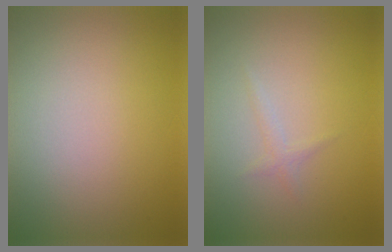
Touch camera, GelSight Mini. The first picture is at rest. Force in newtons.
{"total": 0.8, "press": 0.8, "slide": 0.0}